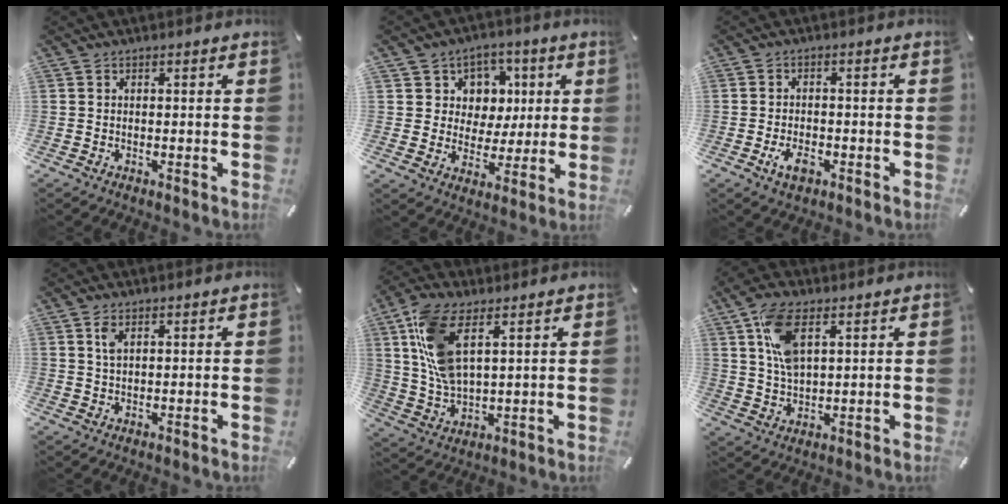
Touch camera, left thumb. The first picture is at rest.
{"total": 9.0, "force": [1.7, 8.8, 0.8], "torque": [-0.003, -0.016, 0.034]}
{"total": 4.4, "force": [-2.1, 2.4, 3.0], "torque": [-0.067, 0.004, -0.040]}
{"total": 2.4, "force": [1.1, 1.0, 1.8], "torque": [-0.041, 0.003, 0.019]}
{"total": 11.8, "force": [5.1, 5.6, 9.1], "torque": [-0.209, -0.010, 0.093]}
{"total": 10.1, "force": [4.1, 5.1, 7.7], "torque": [-0.174, 0.000, 0.075]}